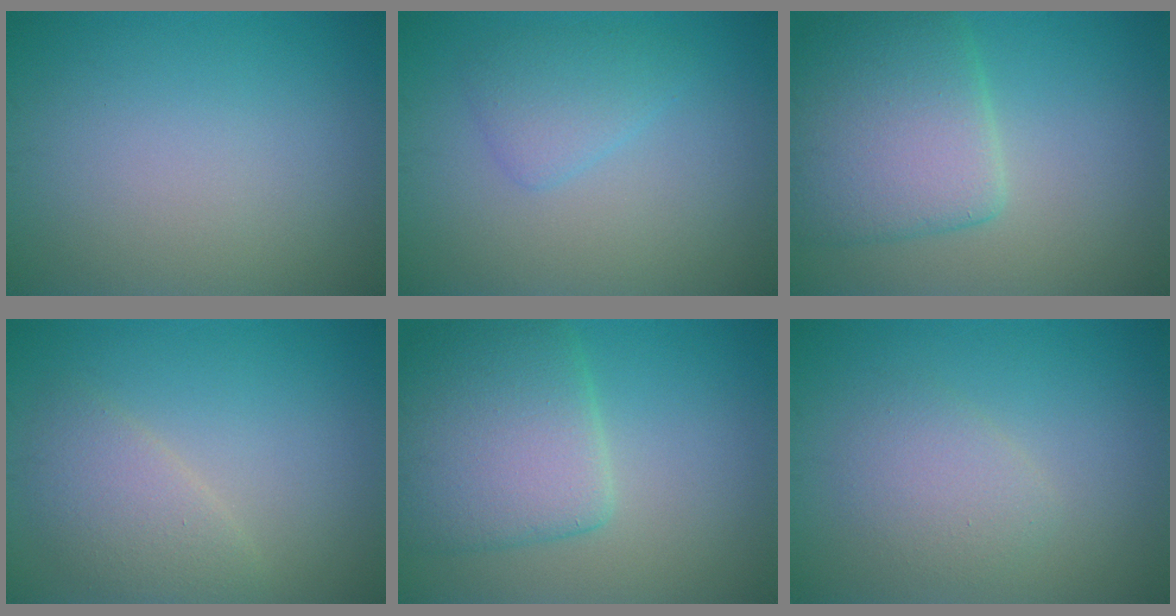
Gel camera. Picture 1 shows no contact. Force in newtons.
{"total": 2.4, "press": 2.4, "slide": 0.1}
{"total": 7.2, "press": 7.2, "slide": 0.4}
{"total": 2.9, "press": 2.9, "slide": 0.2}
{"total": 7.2, "press": 7.2, "slide": 0.4}
{"total": 2.4, "press": 2.4, "slide": 0.1}